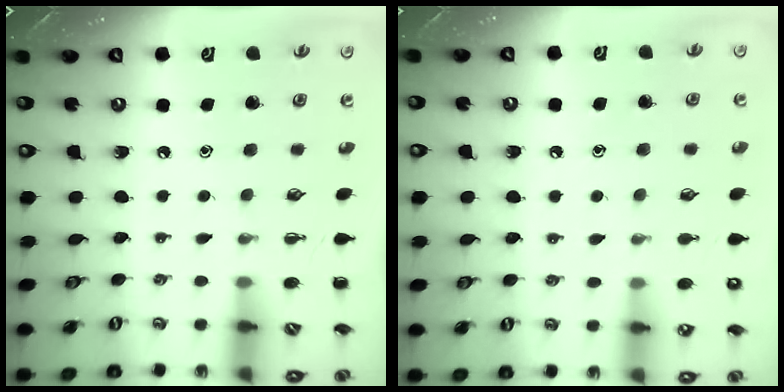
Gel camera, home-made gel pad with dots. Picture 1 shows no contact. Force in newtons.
{"total": 7.5, "press": 7.2, "slide": 2.1}